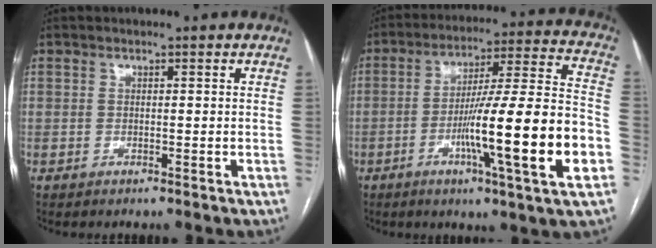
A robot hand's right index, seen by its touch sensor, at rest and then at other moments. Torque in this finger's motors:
{"motor_torque": [2.14, 0.00, 1.05, 0.21]}